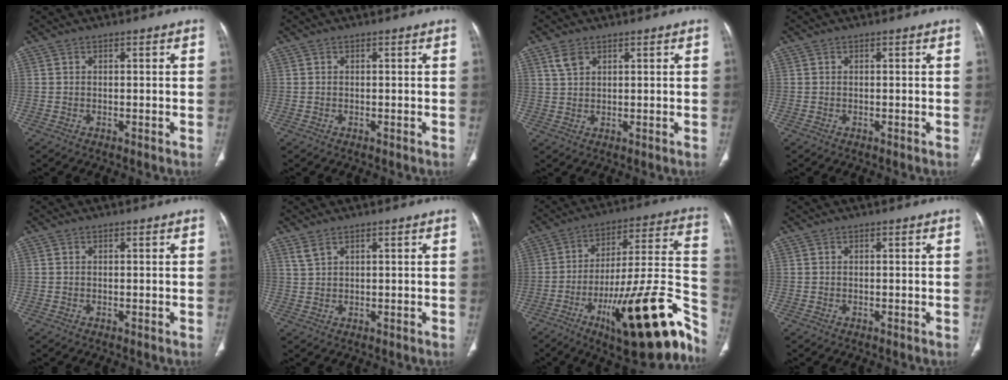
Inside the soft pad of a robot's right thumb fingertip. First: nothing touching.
{"total": 0.0}
{"total": 3.0, "force": [1.8, 1.7, 1.7], "torque": [-0.033, -0.002, 0.044]}
{"total": 0.0}
{"total": 0.0}
{"total": 2.1, "force": [1.6, 0.7, 1.2], "torque": [-0.026, 0.000, 0.043]}
{"total": 29.4, "force": [-14.6, 8.2, 24.2], "torque": [-0.278, 0.086, -0.213]}
{"total": 0.0}